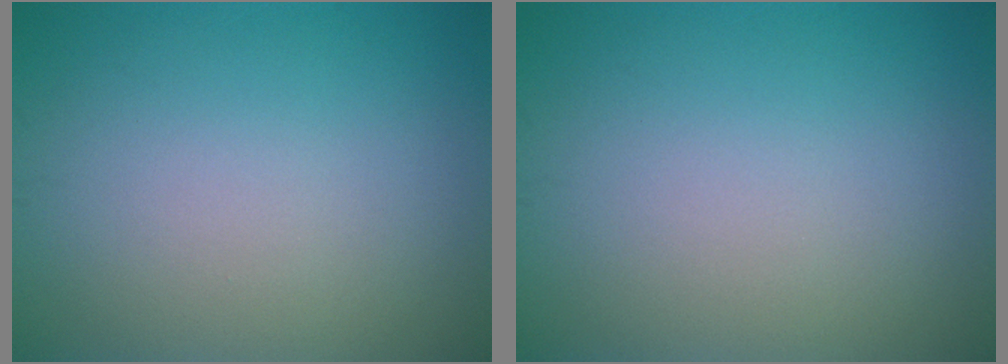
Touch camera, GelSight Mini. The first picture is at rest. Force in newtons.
{"total": 0.0}